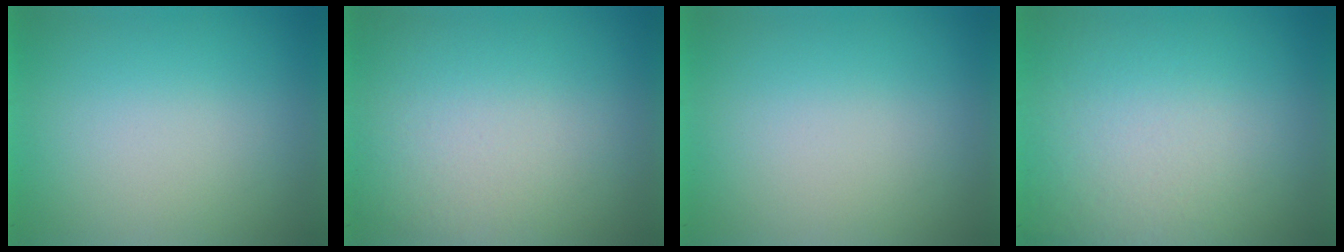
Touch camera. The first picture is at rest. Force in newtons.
{"total": 1.4}
{"total": 0.0}
{"total": 3.5}